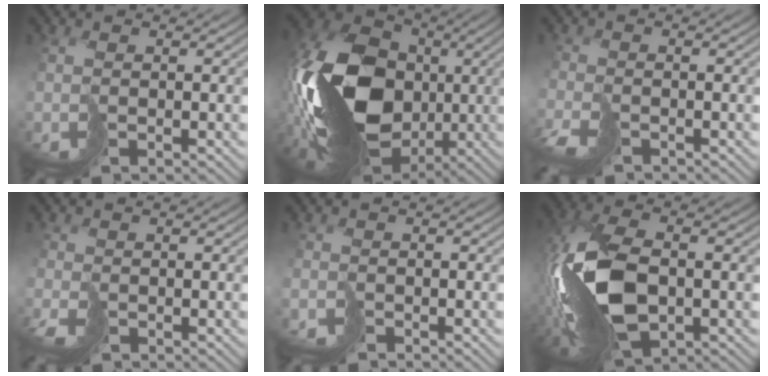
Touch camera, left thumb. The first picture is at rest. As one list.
[{"total": 19.3, "force": [-1.6, 13.7, 13.4], "torque": [-0.297, 0.003, -0.039]}, {"total": 4.0, "force": [-3.5, 1.6, 1.3], "torque": [-0.032, -0.015, -0.074]}, {"total": 2.5, "force": [-2.1, 1.2, 0.8], "torque": [-0.020, -0.010, -0.045]}, {"total": 1.7, "force": [-1.5, 0.1, -0.8], "torque": [0.019, -0.003, -0.030]}, {"total": 13.0, "force": [-3.1, 6.6, 10.7], "torque": [-0.257, -0.012, -0.061]}]